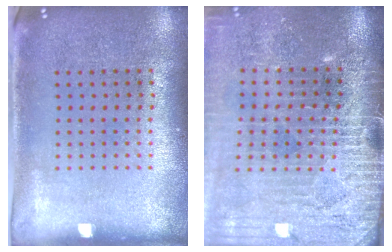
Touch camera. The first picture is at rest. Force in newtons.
{"total": 4.0, "press": 3.5, "slide": 1.9}